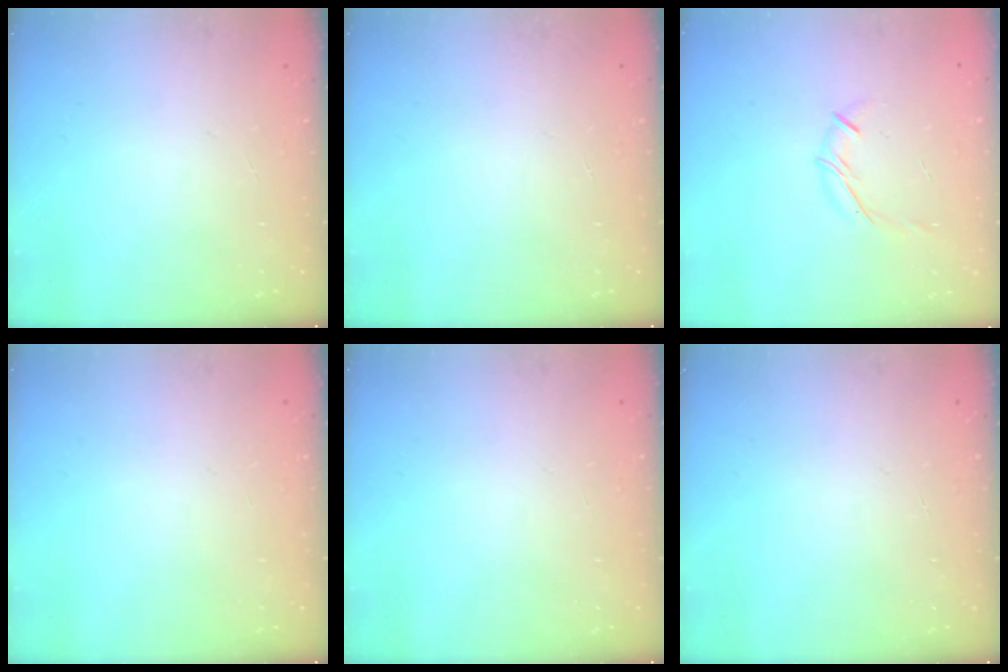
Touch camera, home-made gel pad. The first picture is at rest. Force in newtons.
{"total": 0.0}
{"total": 5.8, "press": 5.7, "slide": 1.2}
{"total": 0.0}
{"total": 0.0}
{"total": 0.0}